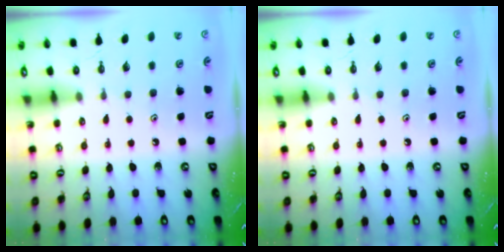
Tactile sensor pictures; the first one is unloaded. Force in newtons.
{"total": 0.0}